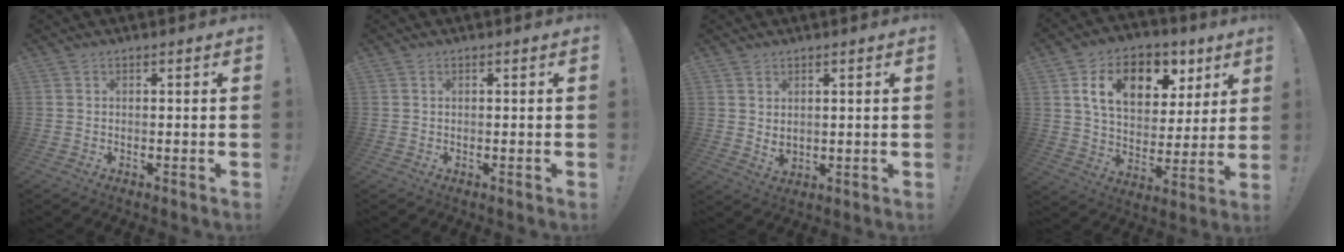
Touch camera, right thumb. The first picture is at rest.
{"total": 0.0}
{"total": 3.5, "force": [2.1, 2.2, 1.7], "torque": [-0.013, -0.020, 0.039]}
{"total": 16.3, "force": [7.7, 10.6, 9.6], "torque": [-0.144, -0.033, 0.136]}